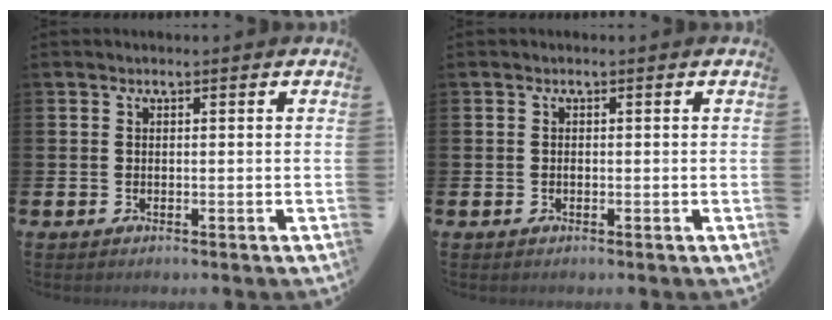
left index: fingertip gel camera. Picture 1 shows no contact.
{"total": 0.0}